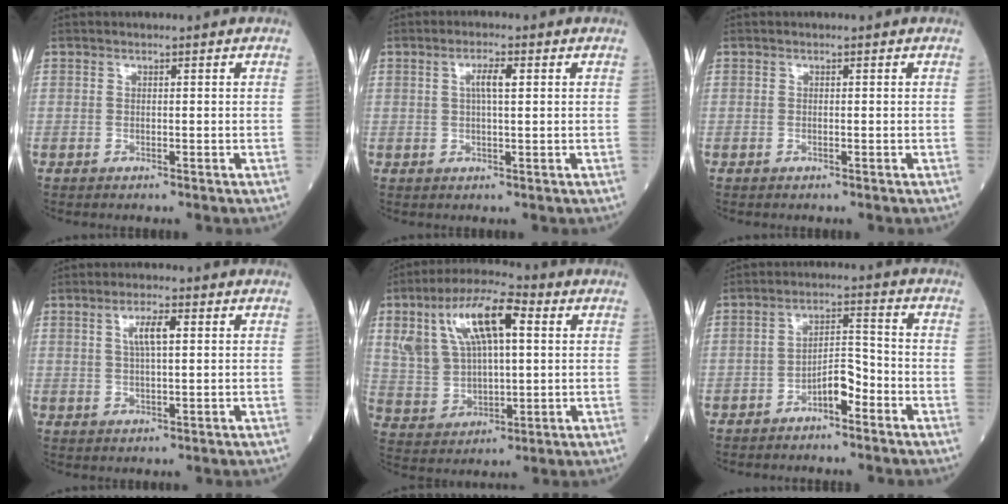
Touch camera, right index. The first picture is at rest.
{"total": 3.0, "force": [0.8, 0.4, 2.9], "torque": [-0.056, 0.003, 0.014]}
{"total": 0.0}
{"total": 4.2, "force": [1.3, 0.8, 3.9], "torque": [-0.075, 0.004, 0.025]}
{"total": 14.9, "force": [5.2, 6.0, 12.6], "torque": [-0.255, 0.034, 0.098]}
{"total": 4.6, "force": [-2.9, 1.4, 3.3], "torque": [-0.054, 0.018, -0.051]}